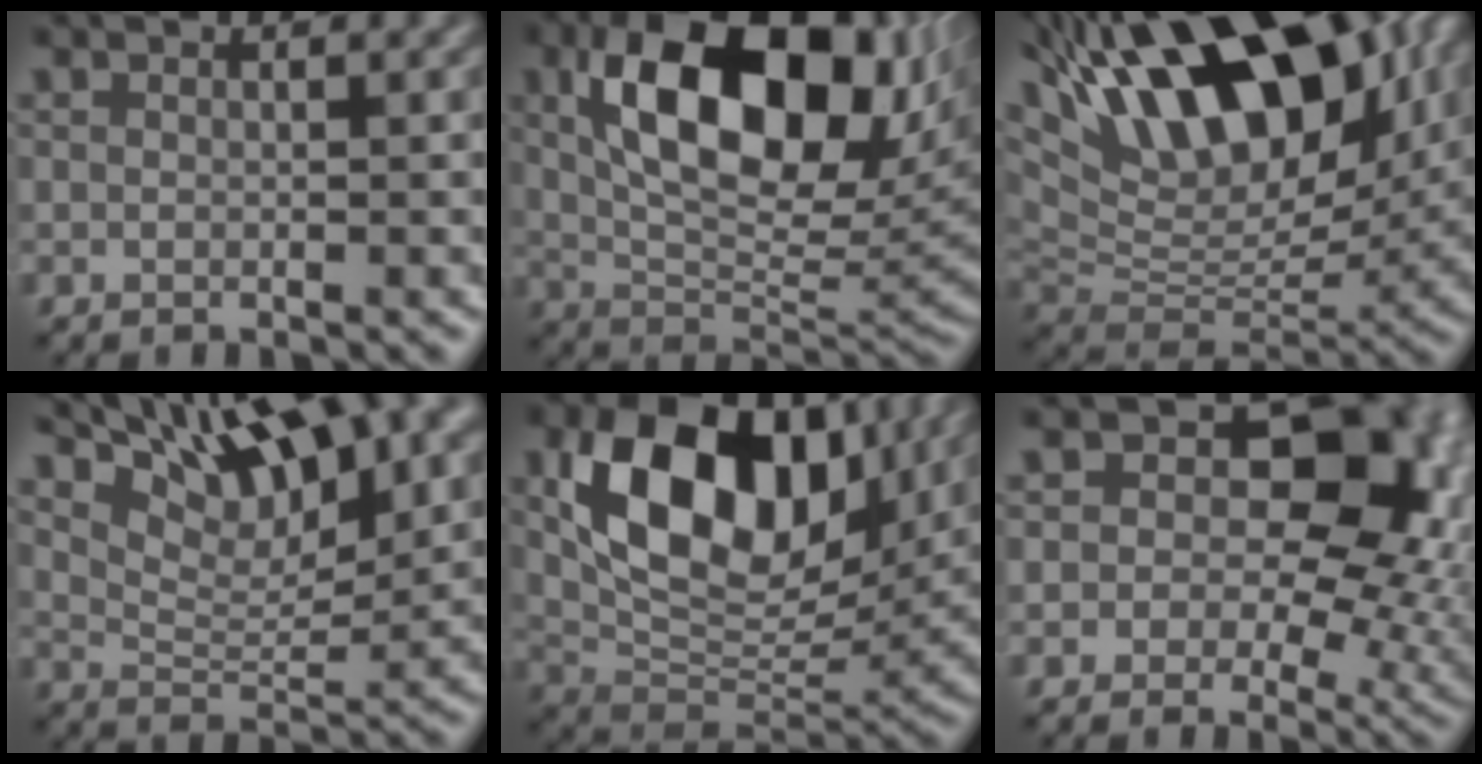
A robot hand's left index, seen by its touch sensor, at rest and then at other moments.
{"total": 13.9, "force": [3.9, 7.3, 11.1], "torque": [-0.173, 0.003, 0.069]}
{"total": 16.7, "force": [8.5, 7.9, 12.0], "torque": [-0.216, 0.040, 0.146]}
{"total": 12.7, "force": [8.8, 4.1, 8.2], "torque": [-0.130, 0.023, 0.117]}
{"total": 12.4, "force": [4.2, 7.6, 8.9], "torque": [-0.154, -0.009, 0.079]}
{"total": 11.9, "force": [2.4, 8.1, 8.4], "torque": [-0.072, 0.005, 0.024]}